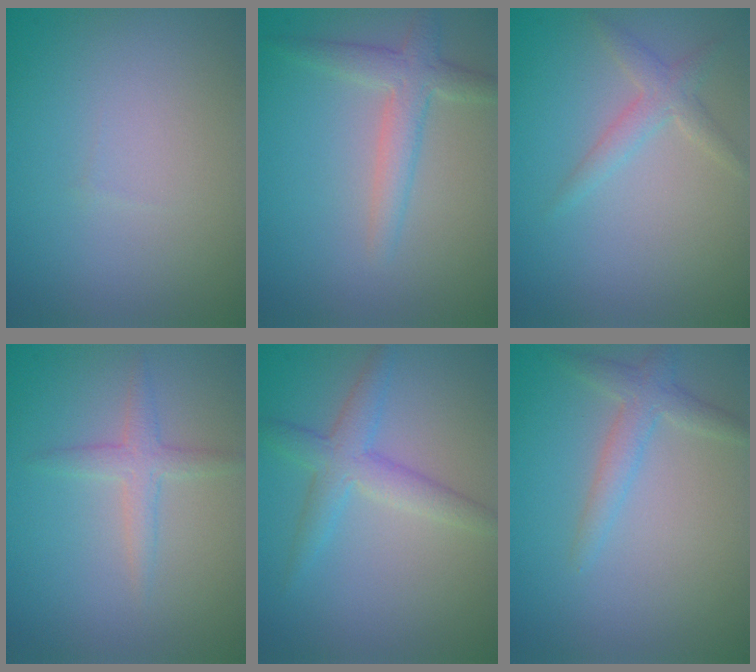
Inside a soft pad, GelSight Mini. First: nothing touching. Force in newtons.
{"total": 2.9, "press": 2.9, "slide": 0.1}
{"total": 1.9, "press": 1.9, "slide": 0.1}
{"total": 2.0, "press": 2.0, "slide": 0.2}
{"total": 3.2, "press": 3.2, "slide": 0.1}
{"total": 2.2, "press": 2.2, "slide": 0.1}